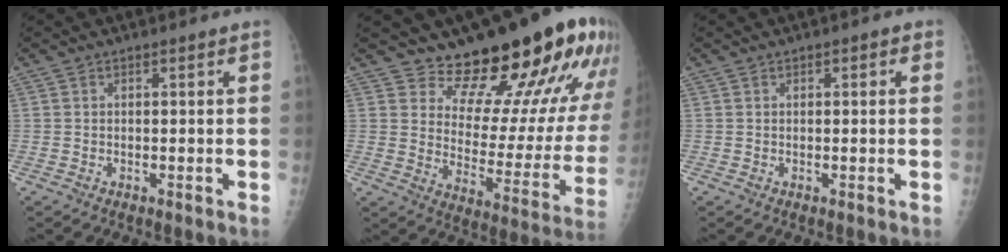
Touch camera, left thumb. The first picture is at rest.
{"total": 20.9, "force": [16.6, 6.9, 10.7], "torque": [-0.098, -0.135, 0.226]}
{"total": 1.3, "force": [0.5, 0.6, 1.0], "torque": [-0.009, 0.002, 0.004]}